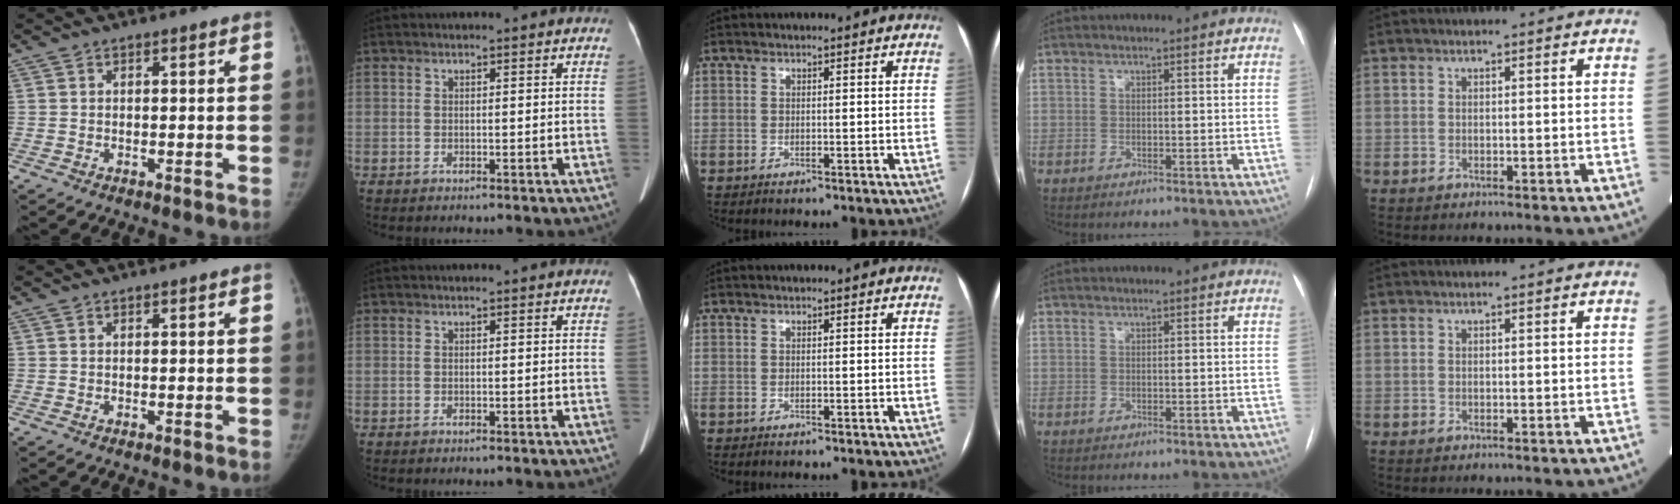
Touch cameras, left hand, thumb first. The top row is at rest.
{}